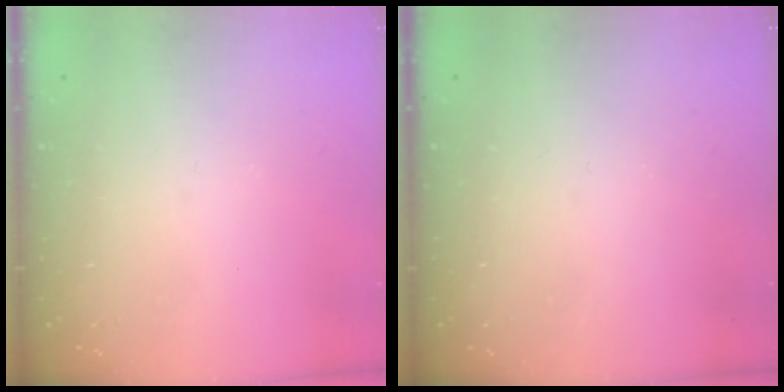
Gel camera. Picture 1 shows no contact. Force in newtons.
{"total": 0.0}